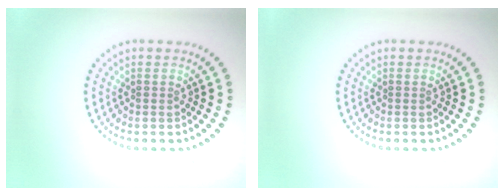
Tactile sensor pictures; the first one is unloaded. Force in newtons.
{"total": 0.0}